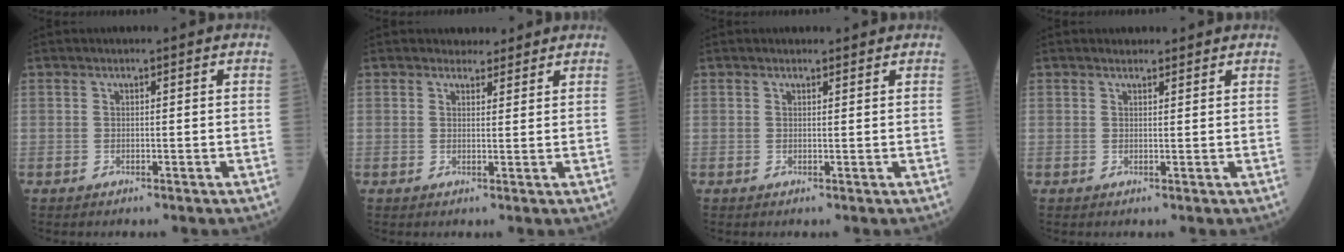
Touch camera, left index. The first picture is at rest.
{"total": 2.5, "force": [2.2, 1.1, 0.1], "torque": [-0.002, 0.003, 0.031]}
{"total": 1.2, "force": [1.2, 0.4, 0.2], "torque": [-0.009, 0.005, 0.015]}
{"total": 1.8, "force": [1.6, 0.6, 0.3], "torque": [-0.008, 0.012, 0.023]}